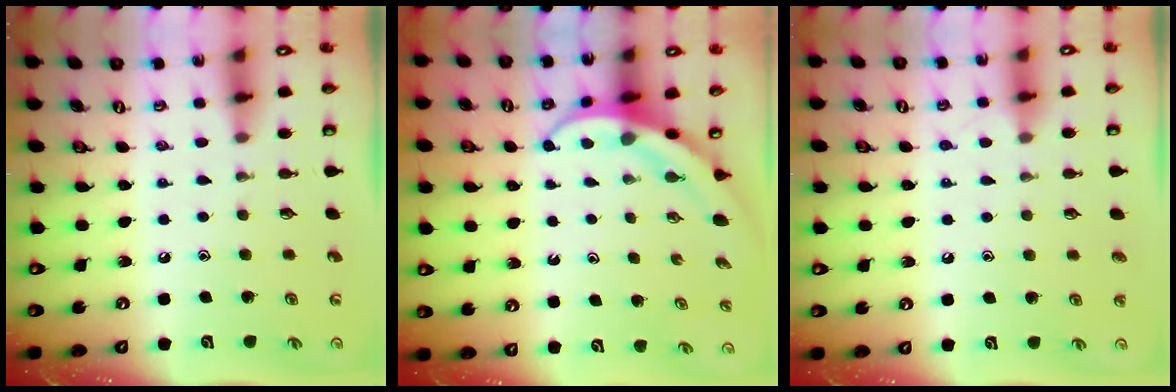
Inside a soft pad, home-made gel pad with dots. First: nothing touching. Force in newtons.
{"total": 4.0, "press": 3.9, "slide": 0.4}
{"total": 2.6, "press": 2.5, "slide": 0.3}